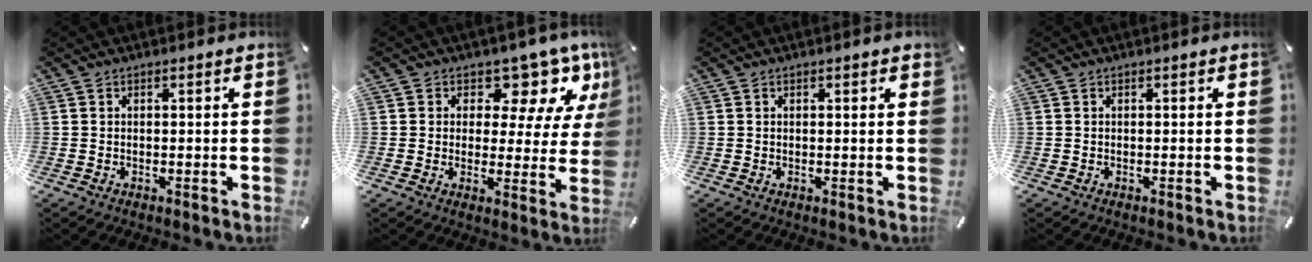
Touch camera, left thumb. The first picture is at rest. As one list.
[{"total": 10.8, "force": [7.2, 6.1, 5.3], "torque": [-0.070, -0.055, 0.125]}, {"total": 0.6, "force": [0.4, 0.2, 0.5], "torque": [-0.008, 0.002, 0.007]}, {"total": 0.0}]